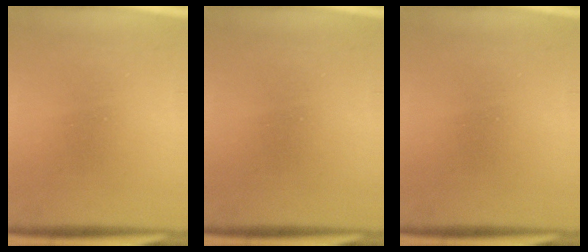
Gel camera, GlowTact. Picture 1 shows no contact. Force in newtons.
{"total": 0.0}
{"total": 0.0}